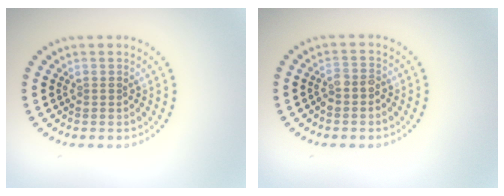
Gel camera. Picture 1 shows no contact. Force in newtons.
{"total": 1.7, "press": 1.5, "slide": 0.8}